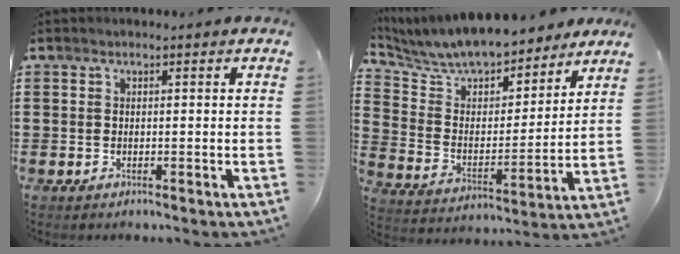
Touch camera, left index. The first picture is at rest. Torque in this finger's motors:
{"motor_torque": [2.14, 0.00, 0.69, 0.21]}